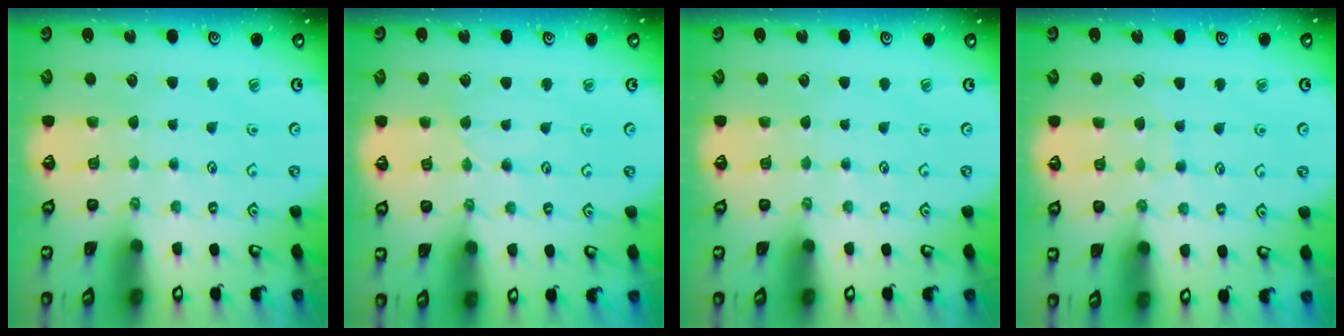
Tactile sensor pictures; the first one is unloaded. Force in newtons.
{"total": 2.0, "press": 2.0, "slide": 0.2}
{"total": 0.0}
{"total": 6.2, "press": 6.1, "slide": 0.6}